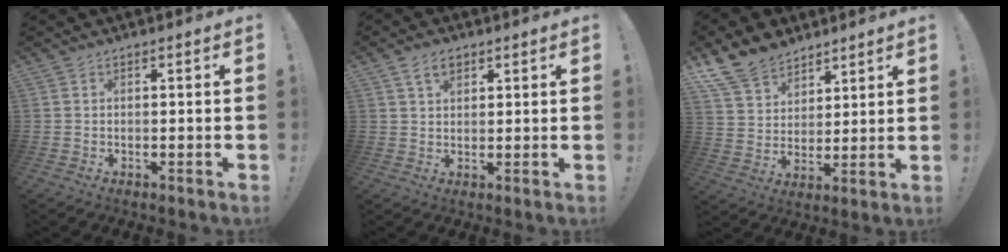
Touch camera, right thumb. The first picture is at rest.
{"total": 4.9, "force": [2.7, 3.0, 2.9], "torque": [-0.054, 0.000, 0.050]}
{"total": 13.1, "force": [9.9, 7.8, 3.6], "torque": [-0.066, -0.070, 0.192]}